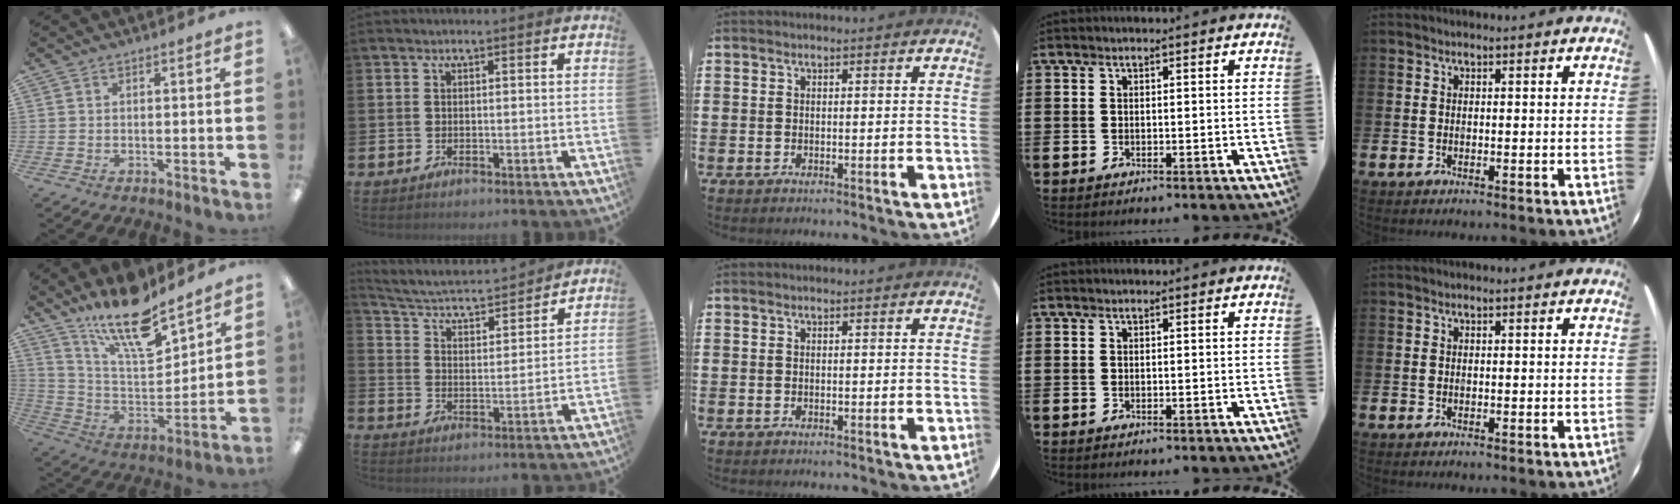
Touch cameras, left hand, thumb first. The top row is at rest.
{"thumb": {"total": 18.3, "force": [14.4, 5.0, 10.2], "torque": [-0.187, -0.091, 0.246]}, "index": {"total": 4.3, "force": [4.0, 1.0, 1.2], "torque": [-0.053, -0.039, 0.059]}}